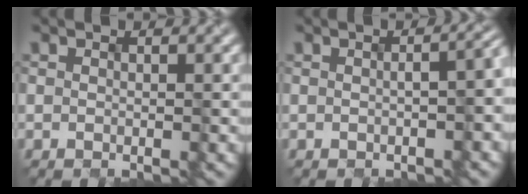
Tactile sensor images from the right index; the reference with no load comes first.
{"total": 6.0, "force": [0.1, 3.2, 5.1], "torque": [-0.010, 0.021, -0.005]}